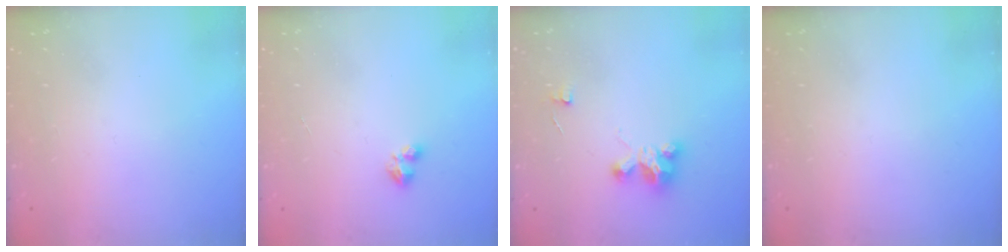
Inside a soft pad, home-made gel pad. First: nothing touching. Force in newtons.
{"total": 1.9, "press": 1.9, "slide": 0.4}
{"total": 4.9, "press": 4.8, "slide": 0.2}
{"total": 0.0}